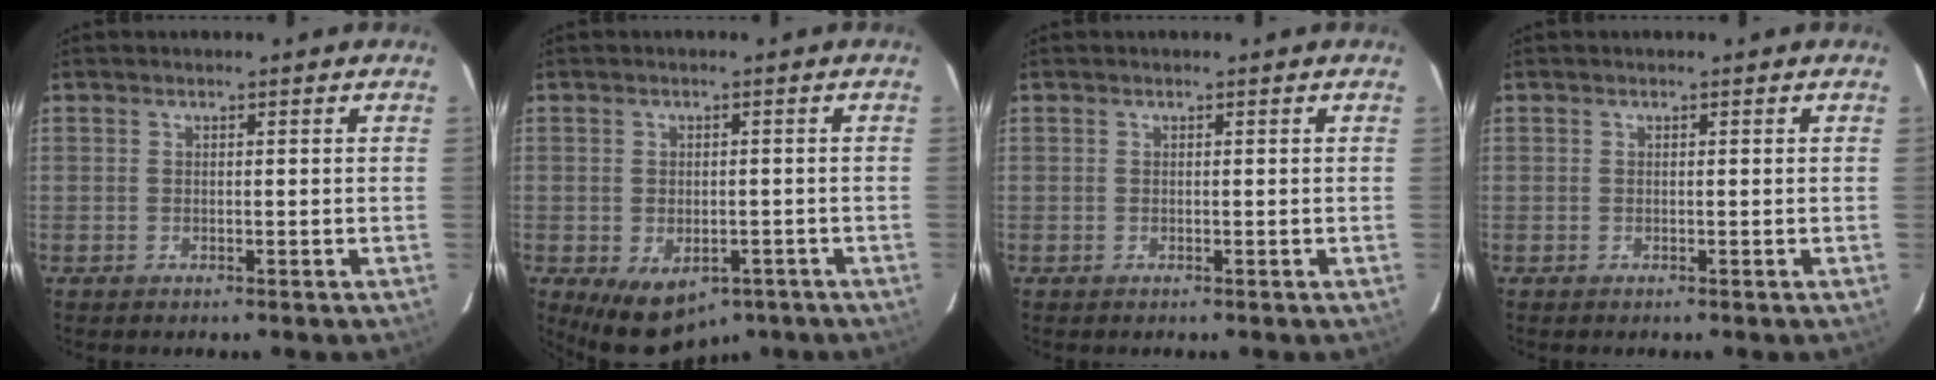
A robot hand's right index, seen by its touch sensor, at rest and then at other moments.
{"total": 8.7, "force": [-4.8, 5.3, 5.0], "torque": [-0.076, -0.004, -0.060]}
{"total": 0.0}
{"total": 0.0}